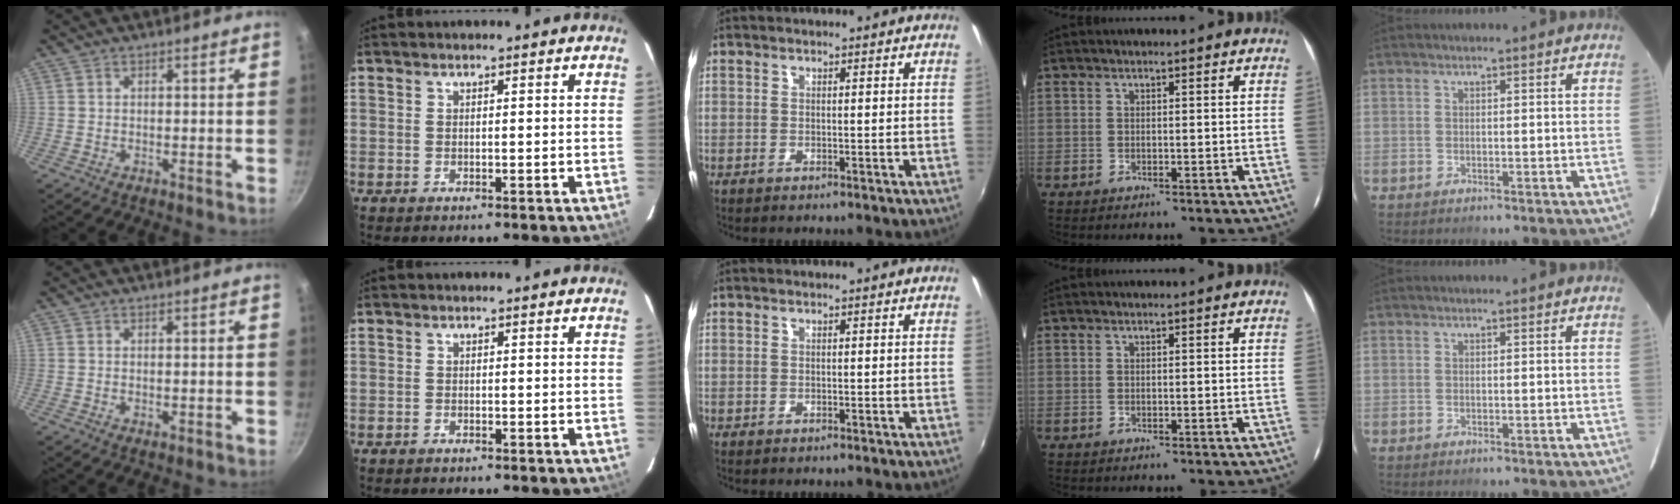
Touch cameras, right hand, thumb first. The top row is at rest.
{"thumb": {"total": 0.8, "force": [-0.1, 0.4, 0.7], "torque": [-0.009, -0.001, -0.002]}, "index": {"total": 0.6, "force": [-0.5, 0.3, 0.0], "torque": [-0.002, 0.002, -0.011]}}